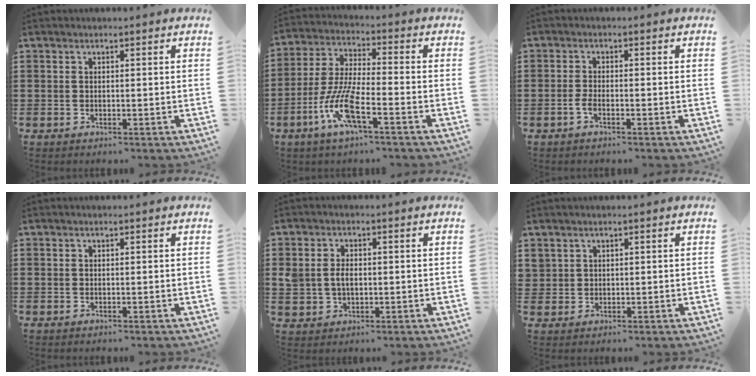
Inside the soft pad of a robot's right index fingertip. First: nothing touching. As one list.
[{"total": 9.3, "force": [-4.5, 1.8, 7.9], "torque": [-0.189, -0.014, -0.091]}, {"total": 1.7, "force": [-0.9, 0.4, 1.4], "torque": [-0.034, -0.004, -0.018]}, {"total": 0.0}, {"total": 3.4, "force": [0.2, 2.5, 2.3], "torque": [-0.065, 0.004, -0.003]}, {"total": 1.7, "force": [1.2, 1.2, 0.0], "torque": [-0.005, 0.006, 0.025]}]